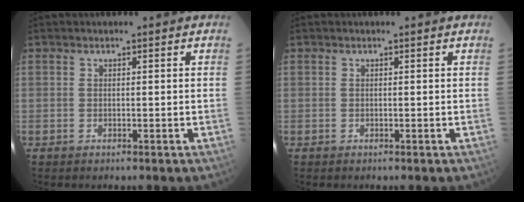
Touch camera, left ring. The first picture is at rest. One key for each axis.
{"total": 0.0}